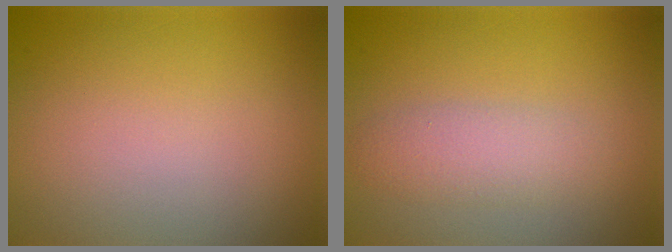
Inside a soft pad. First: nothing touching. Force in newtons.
{"total": 2.6, "press": 2.6, "slide": 0.0}